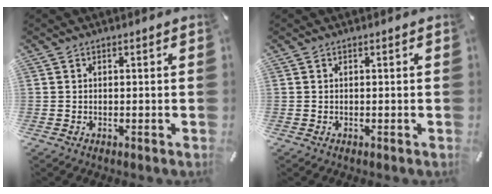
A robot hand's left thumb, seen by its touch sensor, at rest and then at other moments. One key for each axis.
{"total": 0.0}